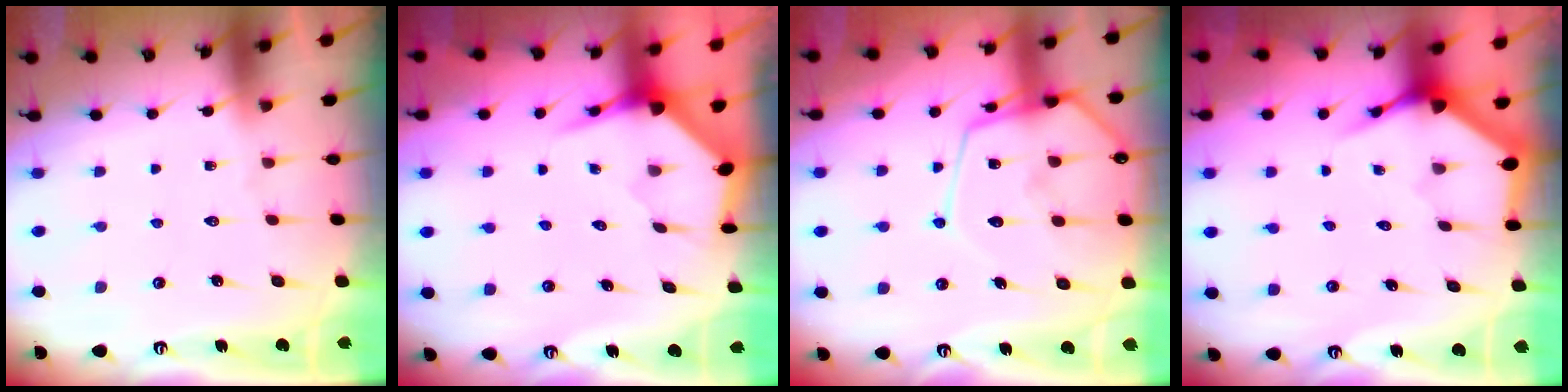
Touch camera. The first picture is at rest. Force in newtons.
{"total": 3.9, "press": 3.9, "slide": 0.5}
{"total": 15.3, "press": 15.2, "slide": 1.5}
{"total": 3.9, "press": 3.8, "slide": 0.4}